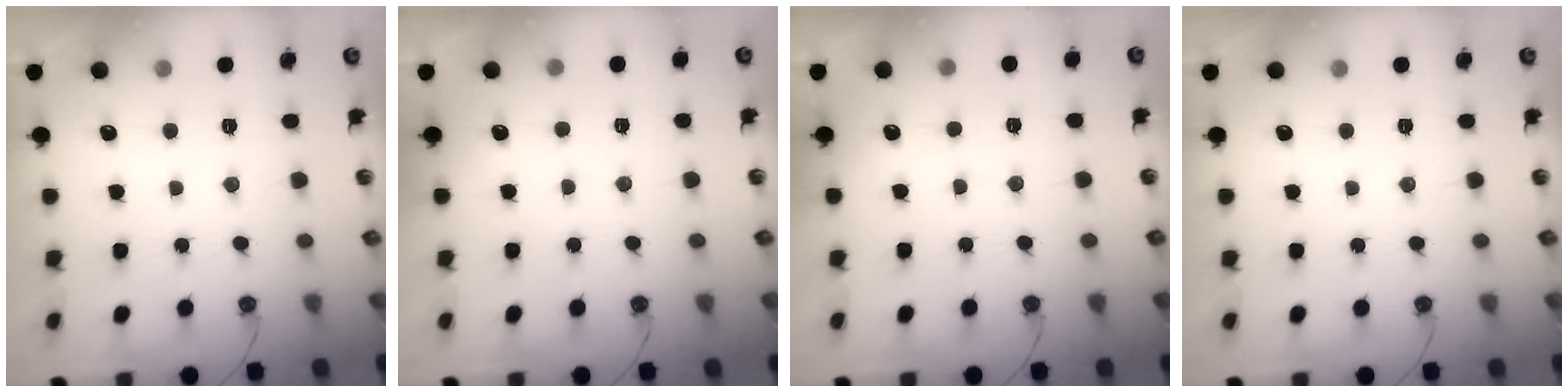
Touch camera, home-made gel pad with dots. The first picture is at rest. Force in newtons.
{"total": 2.7, "press": 2.6, "slide": 0.2}
{"total": 1.8, "press": 1.8, "slide": 0.1}
{"total": 0.0}